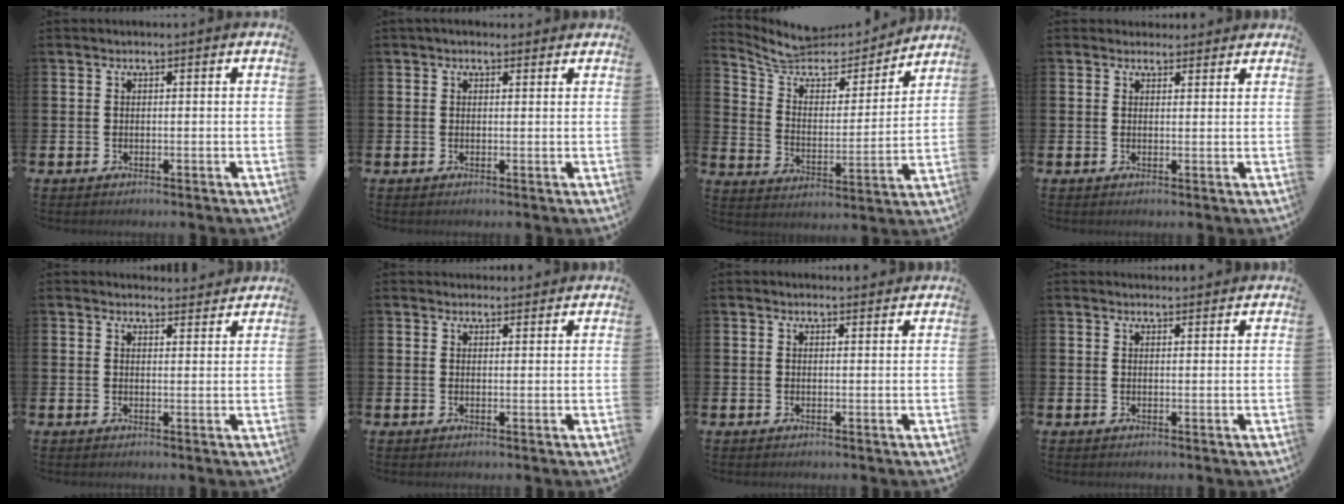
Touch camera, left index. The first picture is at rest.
{"total": 1.0, "force": [0.8, 0.5, 0.3], "torque": [0.002, 0.005, 0.011]}
{"total": 8.2, "force": [7.0, 3.3, 2.5], "torque": [-0.083, -0.056, 0.118]}
{"total": 2.2, "force": [2.0, 0.8, -0.1], "torque": [0.007, -0.005, 0.036]}
{"total": 2.6, "force": [2.6, 0.5, 0.0], "torque": [0.005, -0.017, 0.045]}
{"total": 1.7, "force": [1.6, 0.5, -0.1], "torque": [0.008, -0.005, 0.029]}
{"total": 1.1, "force": [1.1, 0.3, 0.1], "torque": [0.006, -0.003, 0.018]}
{"total": 1.5, "force": [1.5, 0.3, 0.0], "torque": [0.007, -0.005, 0.026]}